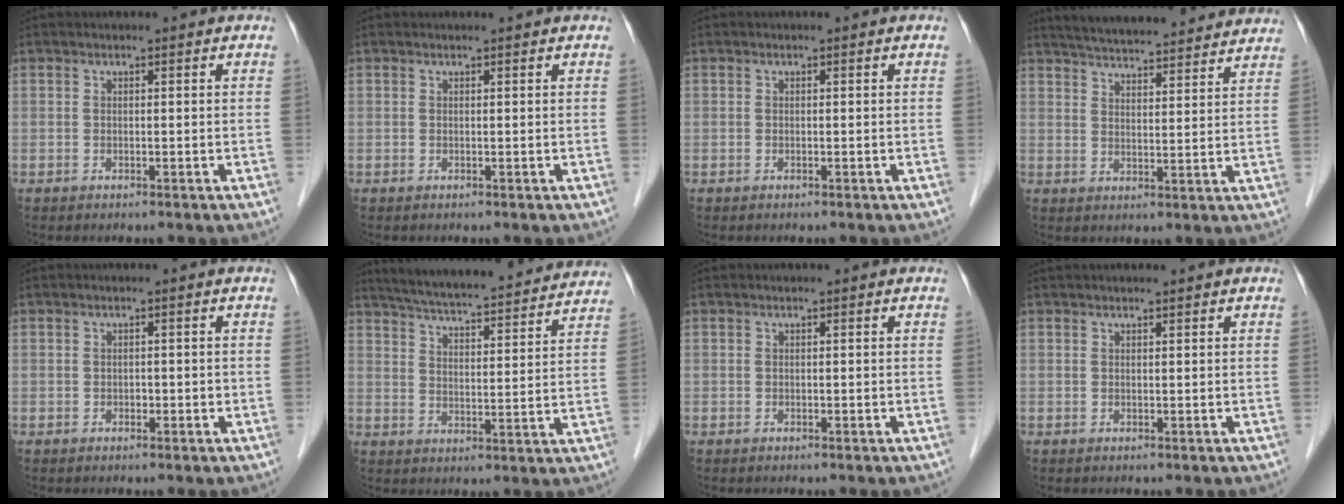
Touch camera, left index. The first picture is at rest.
{"total": 0.8, "force": [0.8, 0.0, 0.3], "torque": [-0.007, 0.007, 0.012]}
{"total": 0.0}
{"total": 22.0, "force": [20.4, 2.9, 7.7], "torque": [-0.121, 0.014, 0.270]}
{"total": 0.8, "force": [-0.1, 0.6, 0.4], "torque": [-0.007, 0.003, -0.003]}
{"total": 24.1, "force": [22.1, 2.8, 9.1], "torque": [-0.147, -0.002, 0.295]}
{"total": 0.0}
{"total": 2.0, "force": [1.8, 0.2, 1.0], "torque": [-0.008, 0.023, 0.028]}